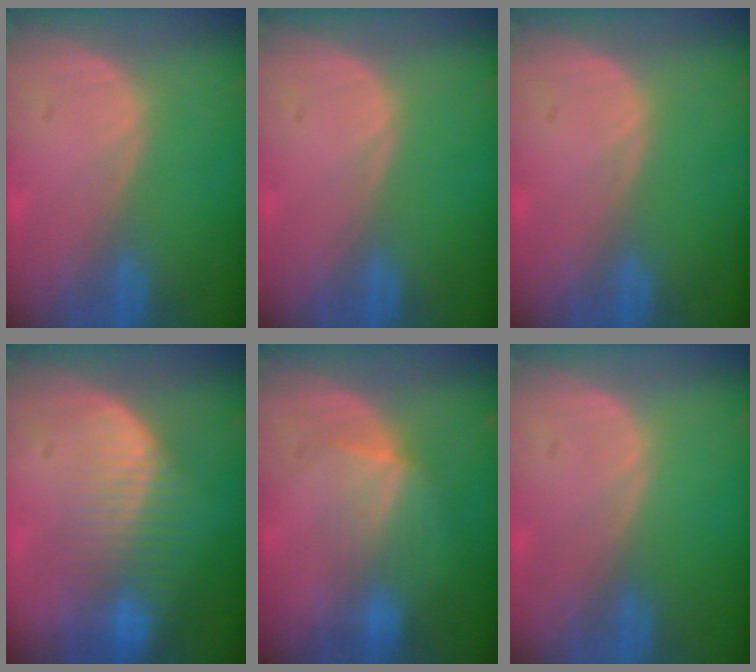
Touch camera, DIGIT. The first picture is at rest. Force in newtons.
{"total": 0.0}
{"total": 0.0}
{"total": 8.4, "press": 7.2, "slide": 4.4}
{"total": 4.2, "press": 4.0, "slide": 1.1}
{"total": 0.0}